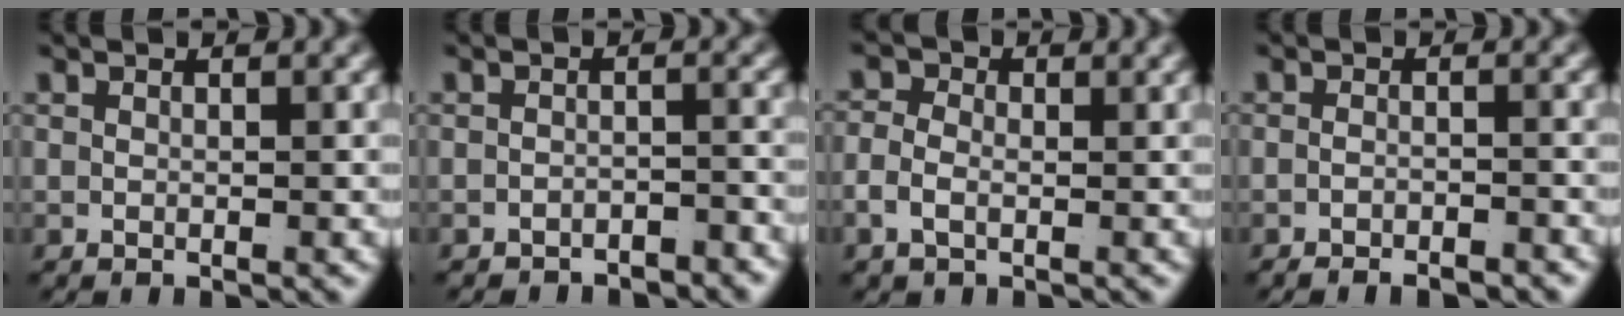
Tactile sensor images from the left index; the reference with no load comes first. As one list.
[{"total": 2.9, "force": [-2.9, 0.2, 0.0], "torque": [0.006, -0.009, -0.046]}, {"total": 2.1, "force": [-0.8, 1.6, 1.1], "torque": [-0.031, -0.011, -0.010]}, {"total": 2.8, "force": [-2.7, 0.2, 0.6], "torque": [-0.009, -0.010, -0.041]}]